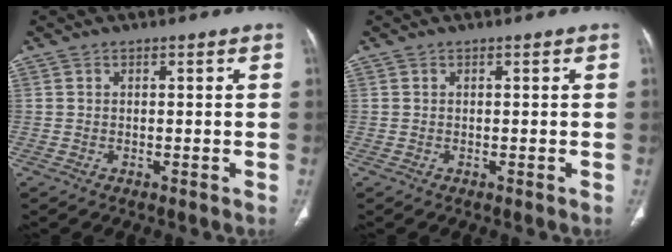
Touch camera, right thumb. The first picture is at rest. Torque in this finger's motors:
{"motor_torque": [0.13, 0.08, 0.21, -0.17, -0.02]}